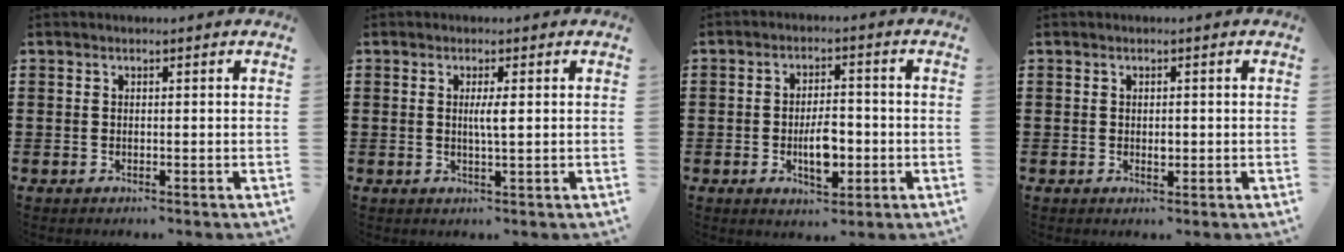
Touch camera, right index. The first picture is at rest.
{"total": 2.4, "force": [0.3, 0.1, 2.4], "torque": [-0.046, -0.004, 0.003]}
{"total": 6.0, "force": [-1.5, 2.9, 5.0], "torque": [-0.078, 0.000, -0.030]}
{"total": 1.2, "force": [0.0, 0.7, 1.0], "torque": [-0.020, 0.004, -0.001]}